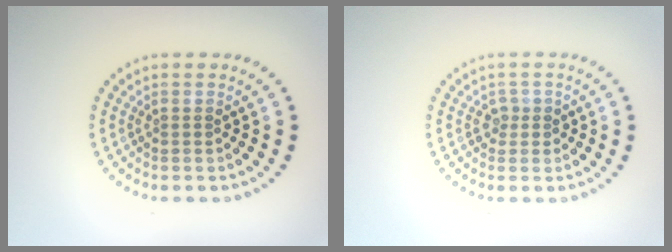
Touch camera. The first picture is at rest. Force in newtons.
{"total": 1.3, "press": 1.0, "slide": 0.8}